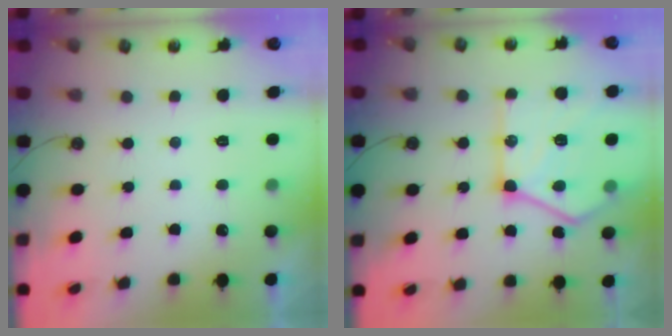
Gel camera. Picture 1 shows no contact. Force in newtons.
{"total": 21.9, "press": 21.8, "slide": 1.5}